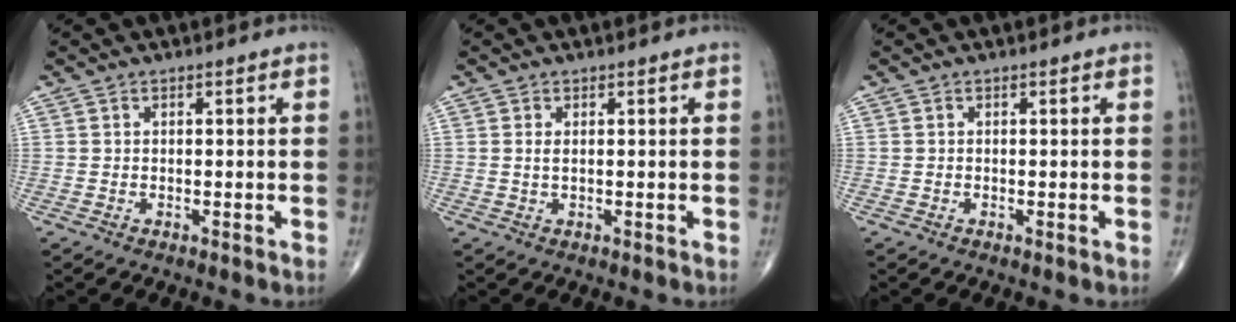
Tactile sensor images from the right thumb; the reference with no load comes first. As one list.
[{"total": 1.0, "force": [0.2, 0.4, 0.9], "torque": [-0.022, -0.001, 0.006]}, {"total": 0.0}]